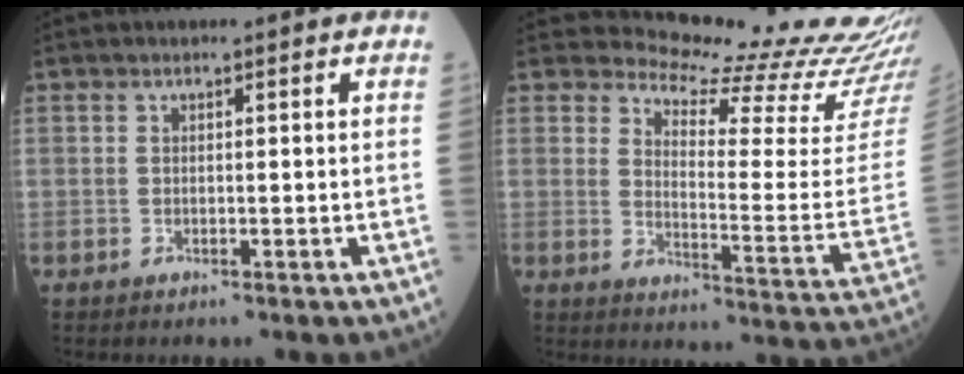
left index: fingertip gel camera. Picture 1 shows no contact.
{"total": 18.6, "force": [18.3, 0.9, 3.2], "torque": [-0.045, -0.143, 0.199]}